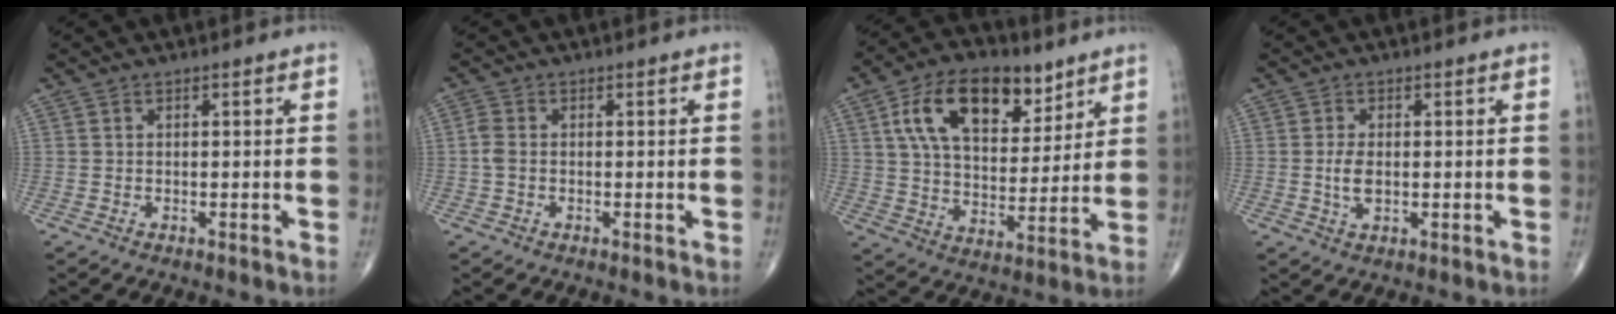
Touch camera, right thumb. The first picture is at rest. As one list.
[{"total": 2.1, "force": [-0.2, 1.3, 1.6], "torque": [-0.042, 0.004, -0.010]}, {"total": 18.3, "force": [8.8, 10.1, 12.4], "torque": [-0.173, -0.025, 0.153]}, {"total": 3.5, "force": [0.0, 1.8, 3.0], "torque": [-0.062, -0.006, 0.000]}]